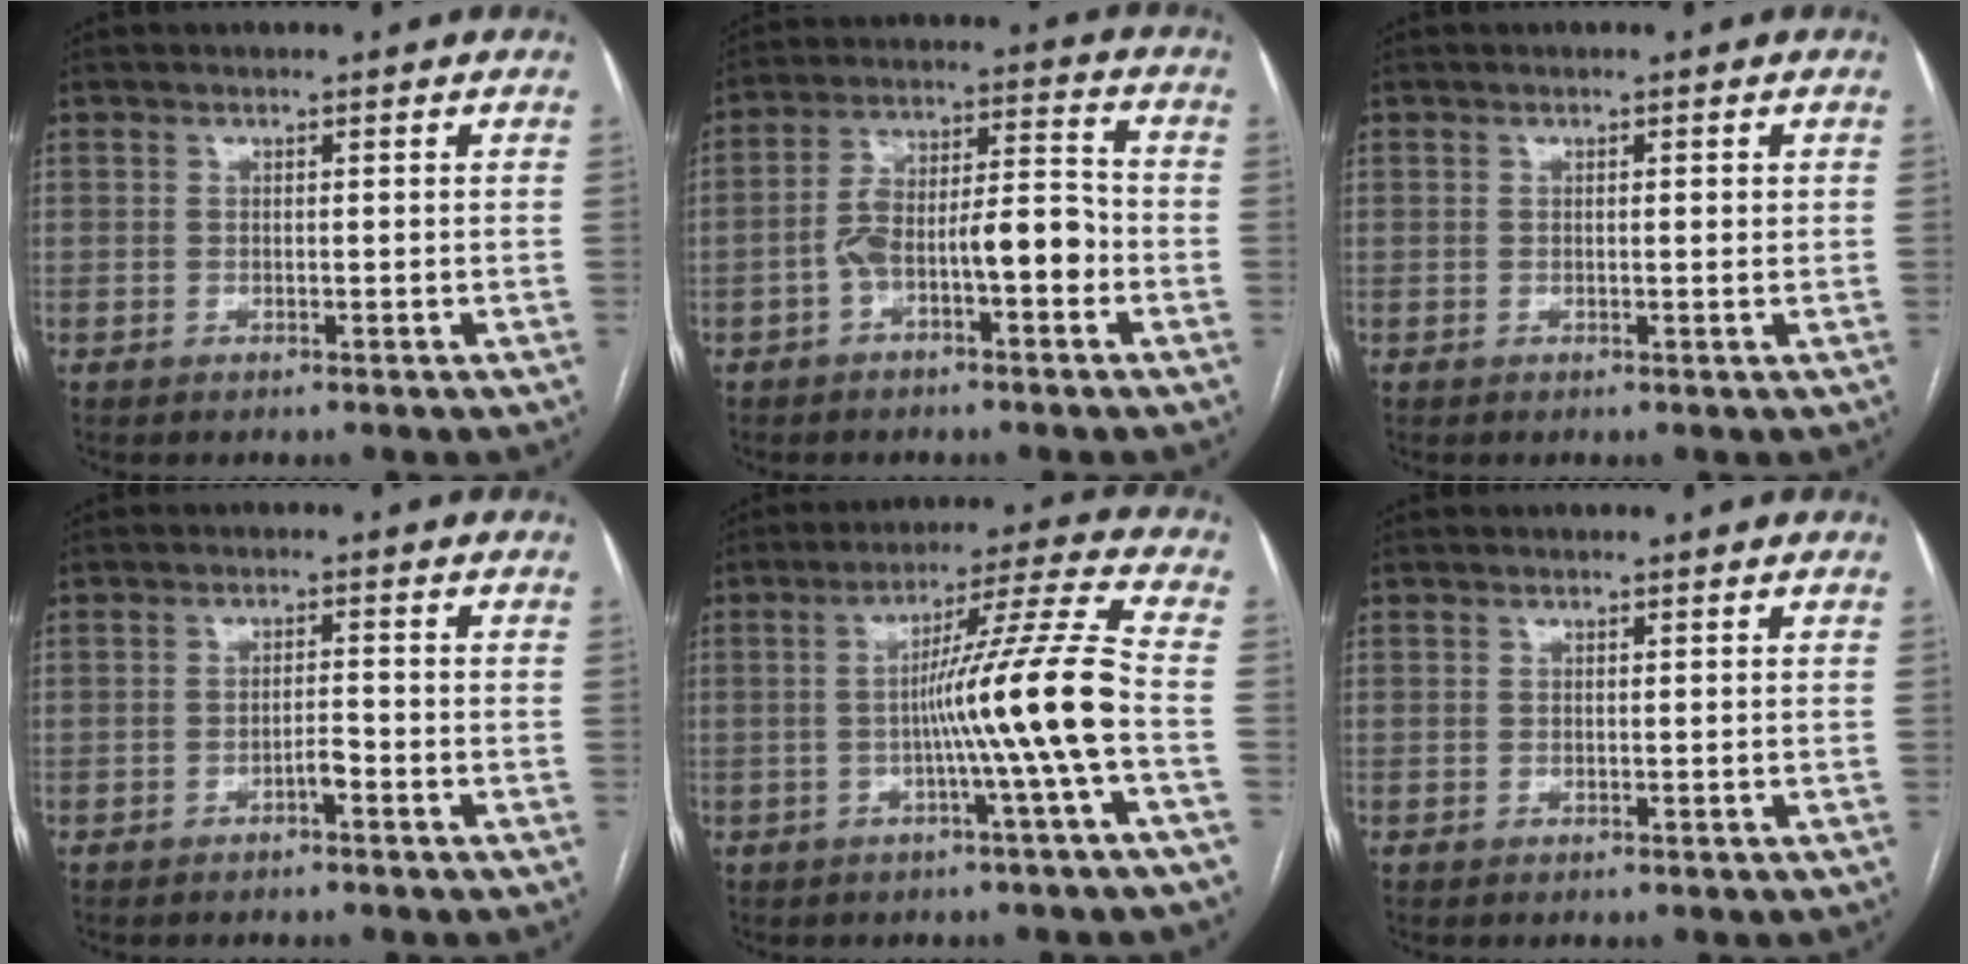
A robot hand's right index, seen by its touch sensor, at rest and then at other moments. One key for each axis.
{"total": 10.0, "fx": -3.4, "fy": 2.9, "fz": 9.0, "tx": -0.159, "ty": 0.036, "tz": -0.054}
{"total": 1.0, "fx": 0.3, "fy": 0.3, "fz": 0.9, "tx": -0.016, "ty": 0.001, "tz": 0.004}
{"total": 1.8, "fx": -1.2, "fy": 0.3, "fz": 1.4, "tx": -0.021, "ty": 0.002, "tz": -0.020}
{"total": 11.8, "fx": -2.5, "fy": -2.7, "fz": 11.2, "tx": -0.181, "ty": 0.009, "tz": -0.042}
{"total": 0.0}